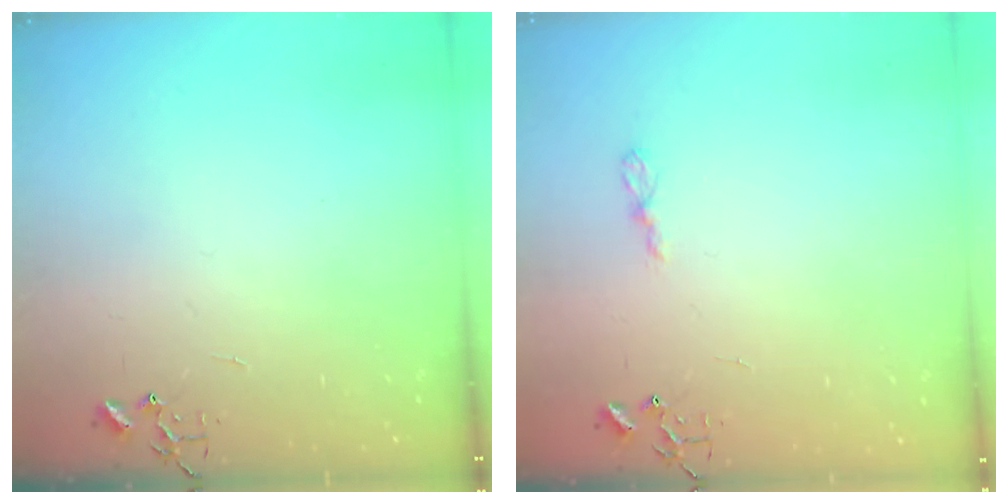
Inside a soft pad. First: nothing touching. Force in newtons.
{"total": 4.4, "press": 4.4, "slide": 0.6}